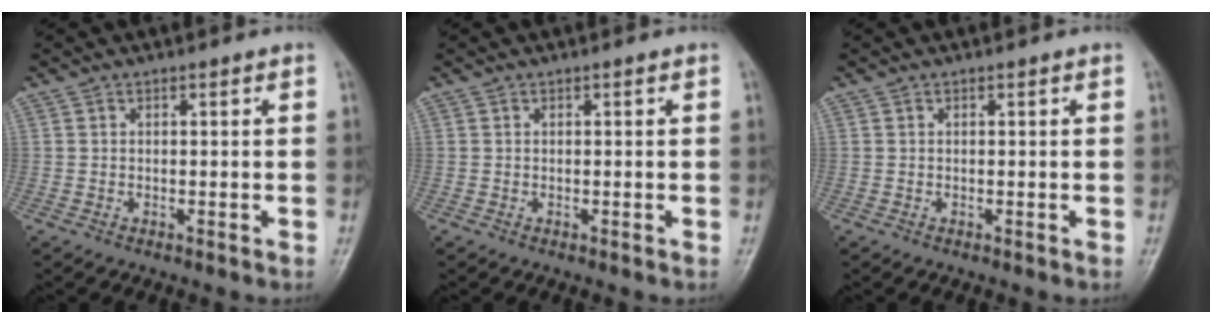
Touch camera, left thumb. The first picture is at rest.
{"total": 0.0}
{"total": 0.0}